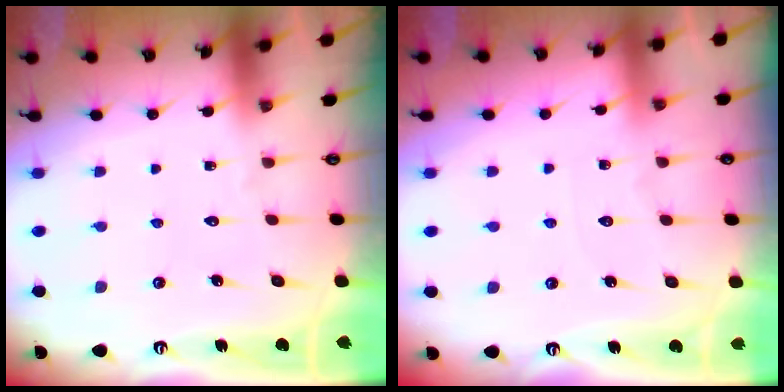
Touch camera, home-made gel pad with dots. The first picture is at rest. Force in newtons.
{"total": 2.9, "press": 2.8, "slide": 0.4}